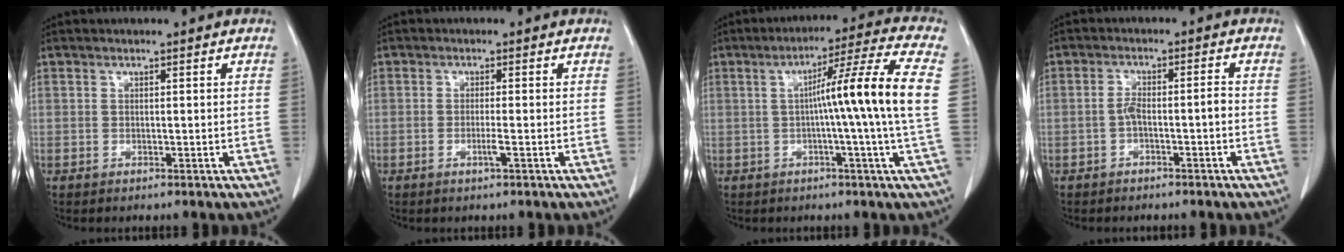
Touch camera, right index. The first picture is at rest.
{"total": 1.7, "force": [-0.8, -0.3, 1.5], "torque": [-0.030, -0.003, -0.016]}
{"total": 12.8, "force": [0.4, -2.6, 12.5], "torque": [-0.185, 0.006, 0.006]}
{"total": 3.3, "force": [-1.5, 0.5, 3.0], "torque": [-0.054, 0.013, -0.025]}